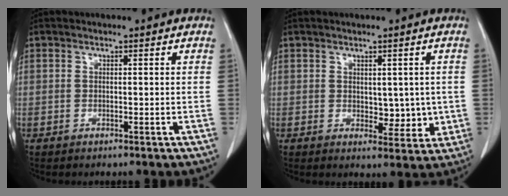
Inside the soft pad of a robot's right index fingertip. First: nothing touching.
{"total": 4.2, "force": [0.2, 2.4, 3.4], "torque": [-0.035, -0.009, 0.011]}